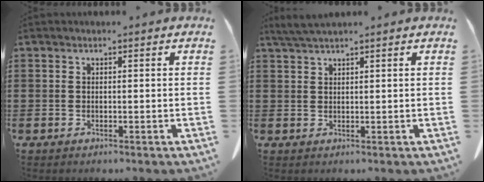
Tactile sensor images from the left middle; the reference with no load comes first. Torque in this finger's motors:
{"motor_torque": [0.22, 0.22, 0.03, 0.02]}